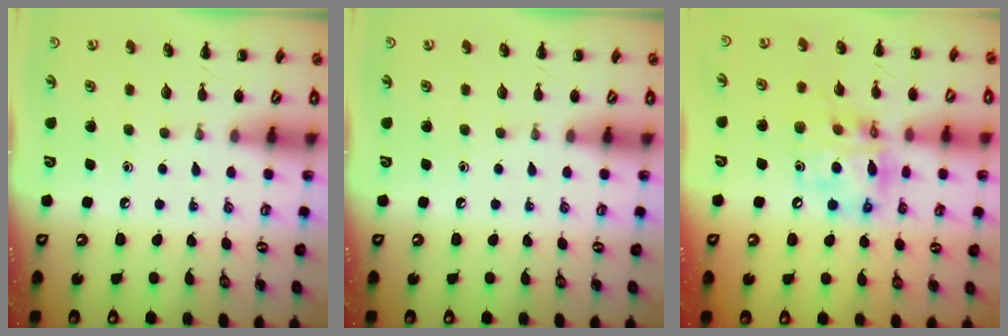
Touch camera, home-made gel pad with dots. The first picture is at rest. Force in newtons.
{"total": 0.0}
{"total": 14.5, "press": 14.0, "slide": 3.6}